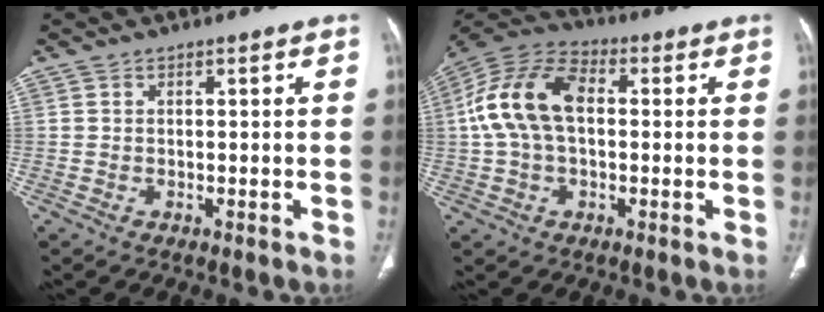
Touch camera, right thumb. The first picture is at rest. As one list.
[{"total": 14.7, "force": [1.3, 9.0, 11.5], "torque": [-0.228, 0.036, 0.015]}]